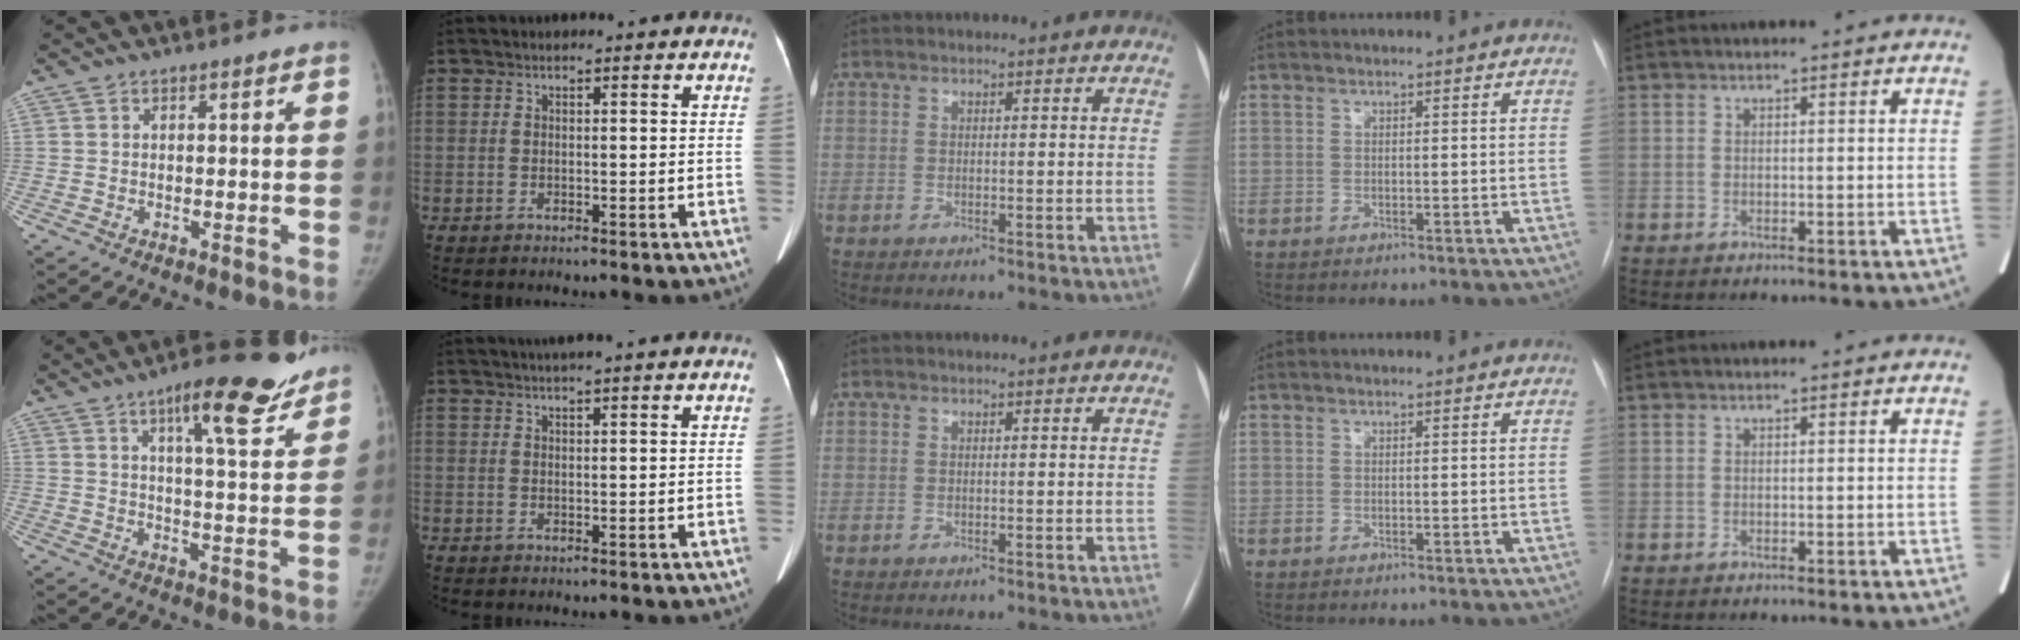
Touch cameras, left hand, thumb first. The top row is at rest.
{"thumb": {"total": 13.5, "force": [9.0, 3.5, 9.5], "torque": [-0.110, -0.040, 0.132]}, "index": {"total": 4.0, "force": [3.2, -0.6, 2.2], "torque": [-0.027, 0.023, 0.049]}}